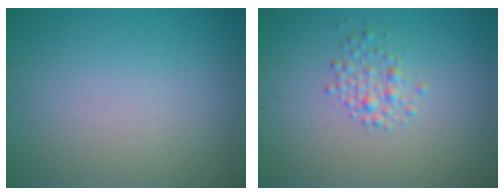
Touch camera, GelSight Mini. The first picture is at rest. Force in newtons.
{"total": 1.8, "press": 1.8, "slide": 0.0}